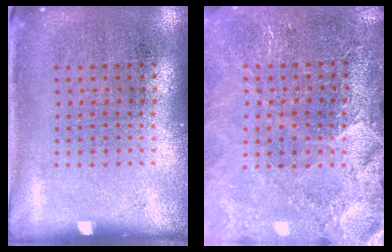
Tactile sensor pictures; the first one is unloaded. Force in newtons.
{"total": 3.3, "press": 3.0, "slide": 1.3}